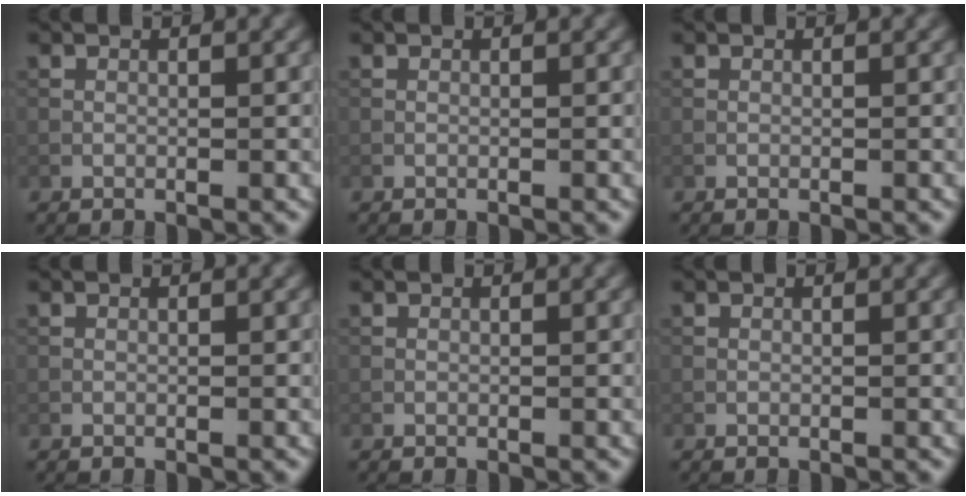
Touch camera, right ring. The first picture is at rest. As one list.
[{"total": 0.0}, {"total": 0.0}, {"total": 0.0}, {"total": 0.0}, {"total": 0.0}]